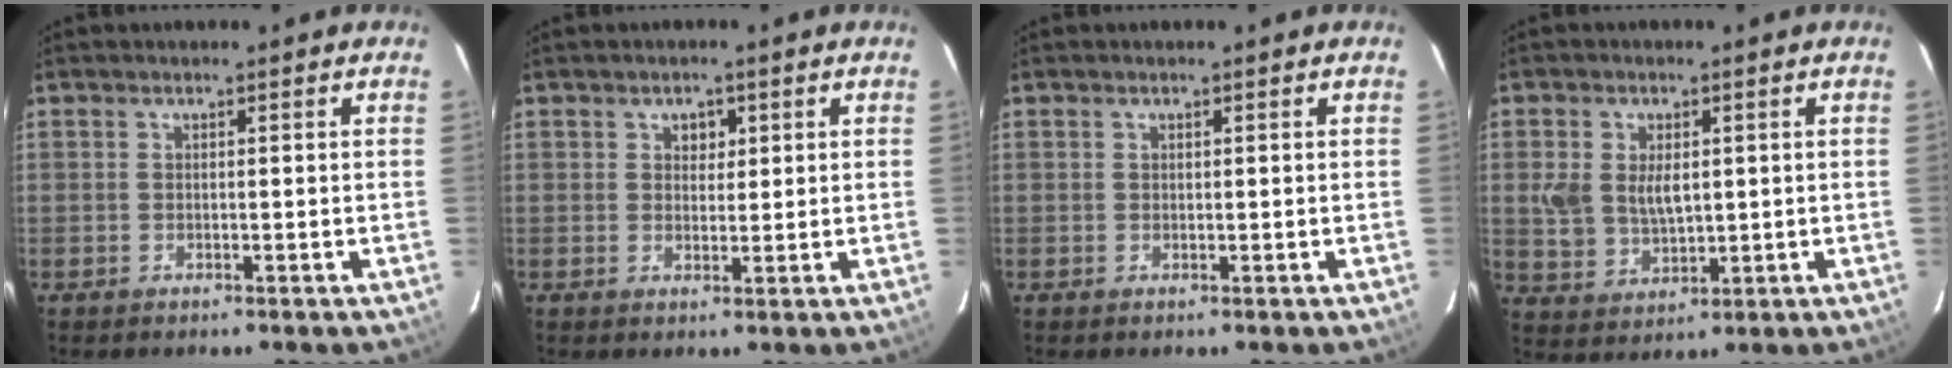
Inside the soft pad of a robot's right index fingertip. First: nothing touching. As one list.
[{"total": 2.4, "force": [1.0, 1.9, 0.9], "torque": [-0.009, 0.008, 0.017]}, {"total": 0.0}, {"total": 7.7, "force": [1.2, 5.1, 5.7], "torque": [-0.121, 0.002, 0.029]}]